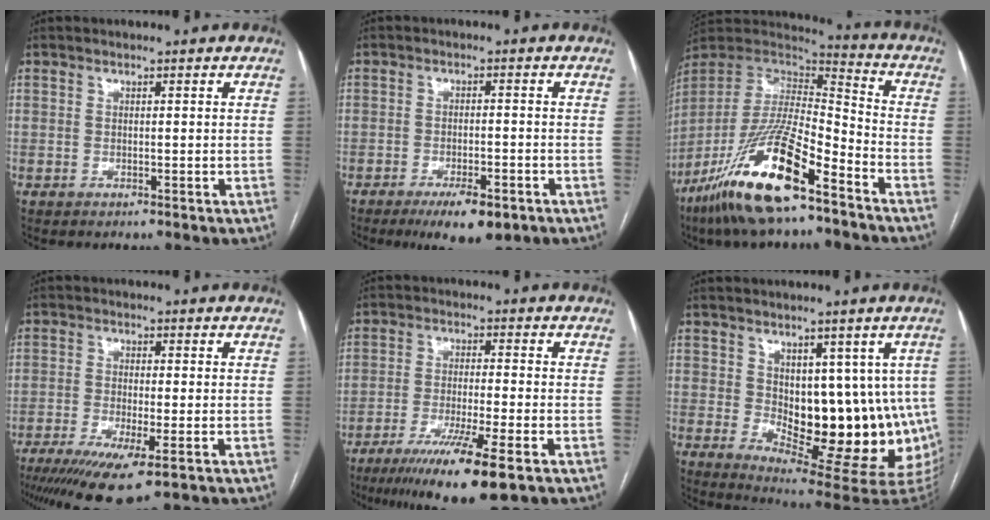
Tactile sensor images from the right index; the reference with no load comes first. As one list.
[{"total": 7.2, "force": [-4.5, 2.1, 5.3], "torque": [-0.081, -0.009, -0.064]}, {"total": 20.1, "force": [-12.8, 3.7, 15.0], "torque": [-0.315, -0.030, -0.240]}, {"total": 9.9, "force": [-5.9, 1.5, 7.8], "torque": [-0.128, -0.026, -0.095]}, {"total": 11.6, "force": [-7.0, -0.1, 9.2], "torque": [-0.158, -0.033, -0.115]}, {"total": 16.3, "force": [0.2, 7.9, 14.2], "torque": [-0.150, -0.010, 0.021]}]